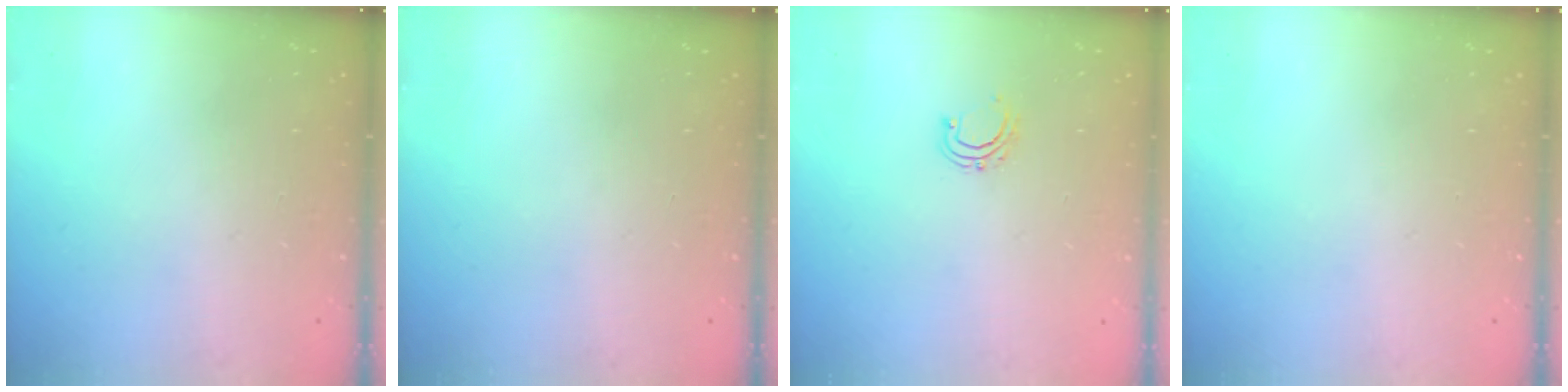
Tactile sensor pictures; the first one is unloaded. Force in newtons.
{"total": 0.0}
{"total": 4.4, "press": 4.3, "slide": 0.6}
{"total": 0.0}